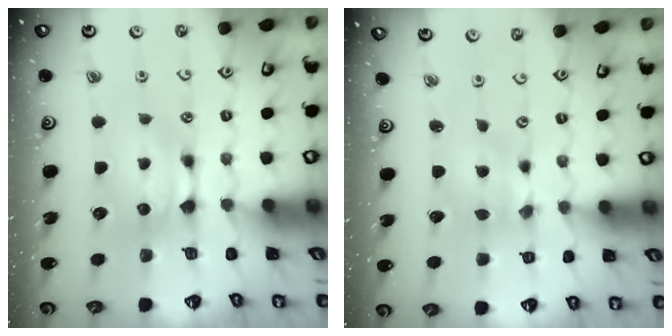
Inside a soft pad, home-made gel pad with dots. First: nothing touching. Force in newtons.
{"total": 1.5, "press": 1.1, "slide": 1.0}